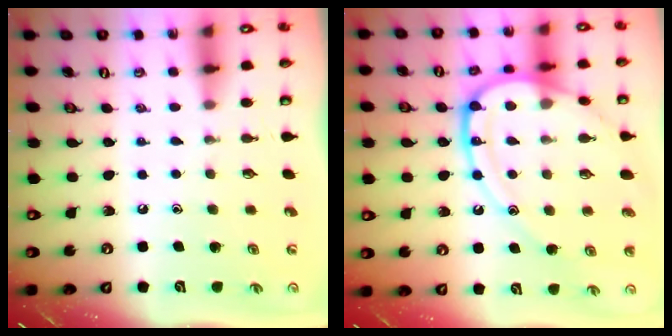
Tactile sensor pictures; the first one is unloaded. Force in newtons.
{"total": 17.5, "press": 17.4, "slide": 1.7}